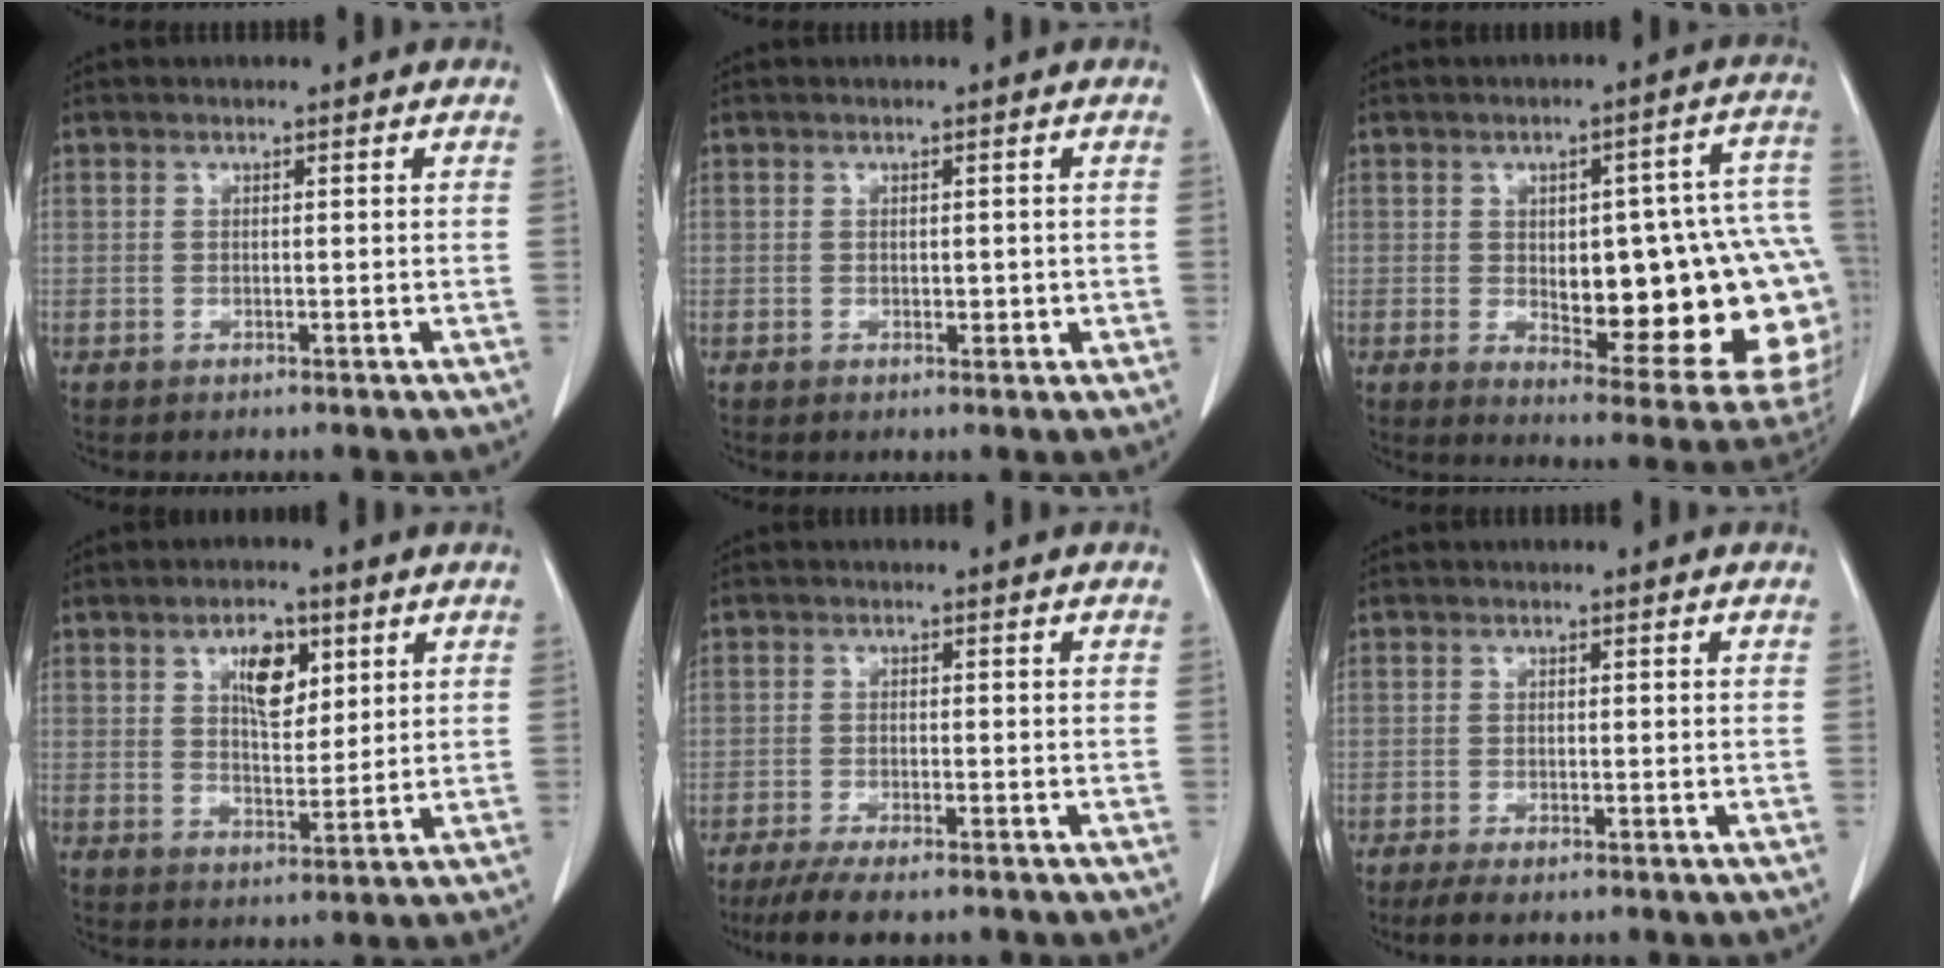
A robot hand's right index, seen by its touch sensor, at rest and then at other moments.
{"total": 1.3, "force": [-0.3, 0.8, 1.0], "torque": [-0.008, 0.000, -0.002]}
{"total": 24.3, "force": [-2.2, 7.2, 23.2], "torque": [-0.214, 0.028, 0.001]}
{"total": 6.8, "force": [2.9, 3.2, 5.2], "torque": [-0.090, 0.004, 0.053]}
{"total": 8.1, "force": [-6.7, 1.3, 4.4], "torque": [-0.065, -0.015, -0.104]}
{"total": 3.8, "force": [-3.0, 0.9, 2.2], "torque": [-0.037, -0.010, -0.042]}